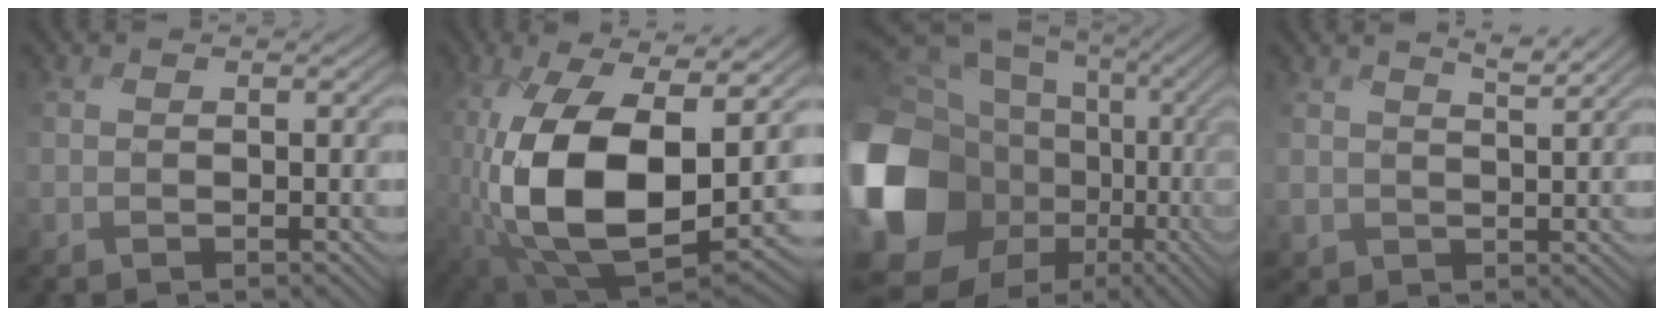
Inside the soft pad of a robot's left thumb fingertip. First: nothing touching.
{"total": 14.4, "force": [-0.9, 8.1, 11.9], "torque": [-0.254, -0.036, -0.013]}
{"total": 19.3, "force": [-3.5, 15.3, 11.4], "torque": [-0.298, -0.034, -0.041]}
{"total": 2.2, "force": [2.1, 0.3, -0.3], "torque": [-0.001, 0.000, 0.038]}